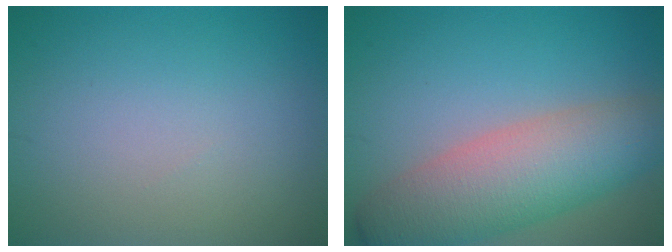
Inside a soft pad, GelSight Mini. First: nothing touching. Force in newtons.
{"total": 8.2, "press": 8.2, "slide": 0.6}